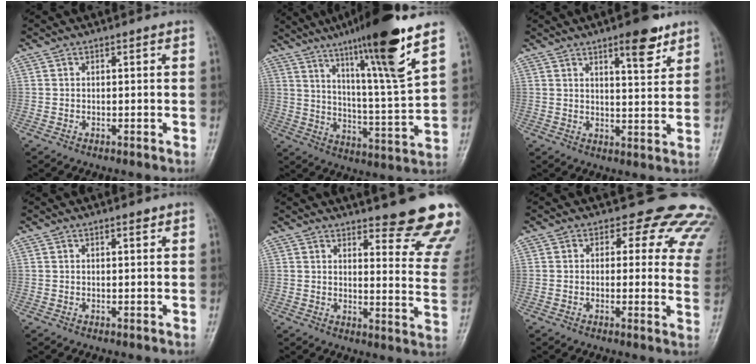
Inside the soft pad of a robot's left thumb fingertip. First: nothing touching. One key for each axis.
{"total": 19.0, "fx": 12.1, "fy": 0.6, "fz": 14.7, "tx": -0.222, "ty": -0.060, "tz": 0.193}
{"total": 7.7, "fx": 4.9, "fy": 2.2, "fz": 5.4, "tx": -0.064, "ty": -0.029, "tz": 0.069}
{"total": 0.9, "fx": 0.7, "fy": 0.2, "fz": 0.5, "tx": -0.009, "ty": -0.004, "tz": 0.010}
{"total": 19.3, "fx": 16.6, "fy": 3.6, "fz": 9.2, "tx": -0.079, "ty": -0.141, "tz": 0.183}
{"total": 13.9, "fx": 11.7, "fy": 6.5, "fz": 3.7, "tx": 0.021, "ty": -0.069, "tz": 0.099}